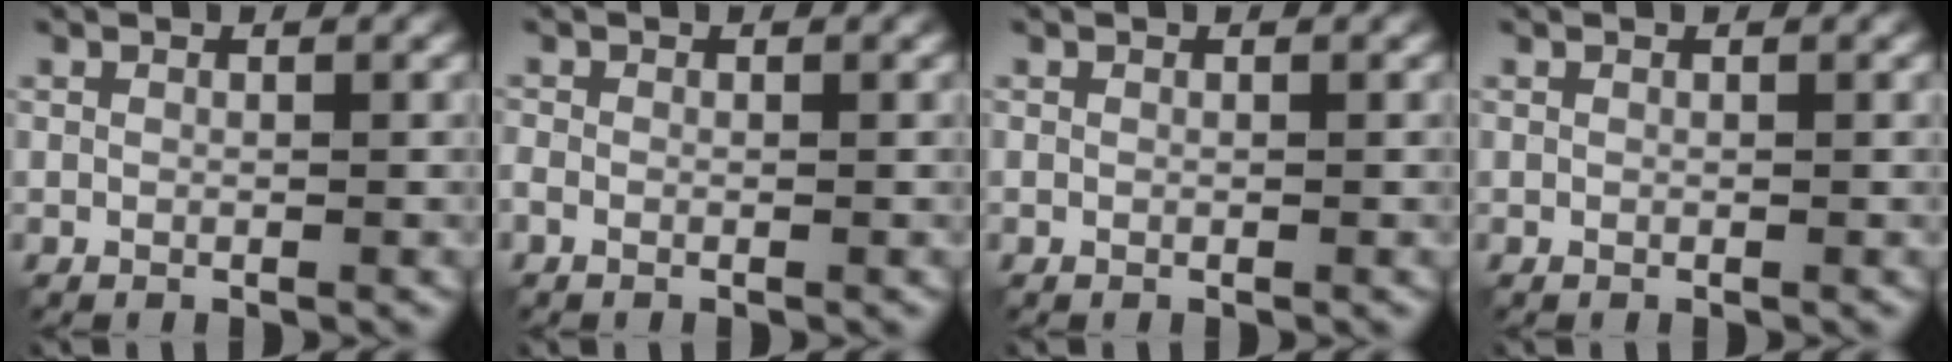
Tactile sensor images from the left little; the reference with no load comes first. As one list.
[{"total": 0.7, "force": [-0.5, 0.4, 0.3], "torque": [-0.012, 0.000, -0.014]}, {"total": 0.0}, {"total": 0.0}]